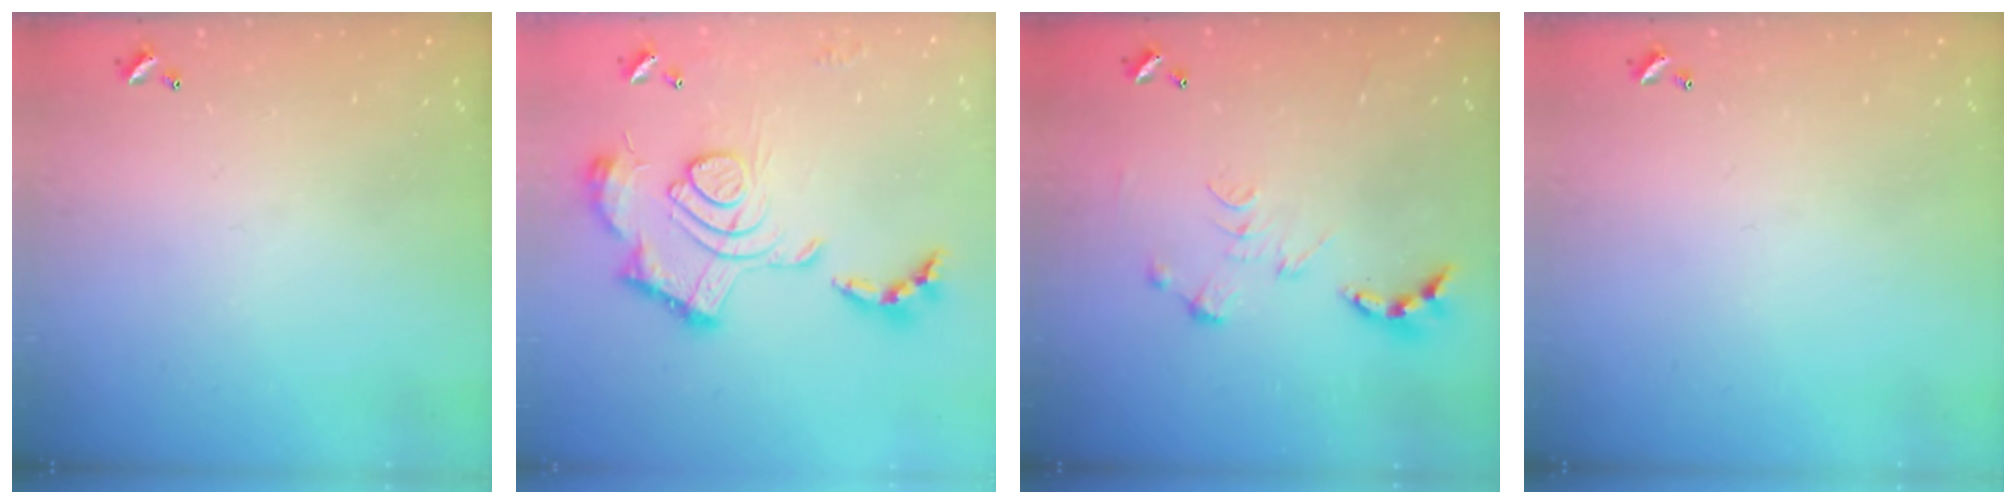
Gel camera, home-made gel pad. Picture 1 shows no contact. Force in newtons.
{"total": 2.4, "press": 1.9, "slide": 1.5}
{"total": 0.0}
{"total": 0.0}